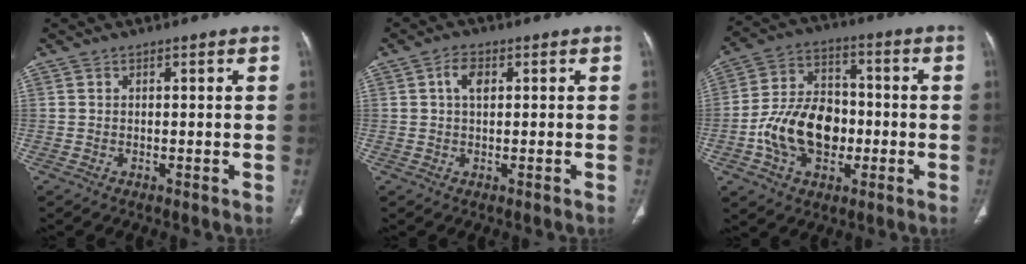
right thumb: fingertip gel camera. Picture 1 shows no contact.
{"total": 3.0, "force": [0.7, 1.8, 2.3], "torque": [-0.042, 0.005, 0.010]}
{"total": 15.4, "force": [-3.0, 10.7, 10.7], "torque": [-0.168, 0.031, -0.052]}